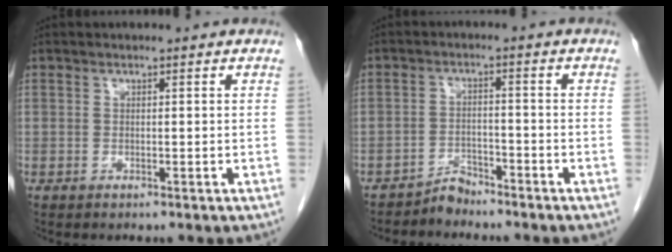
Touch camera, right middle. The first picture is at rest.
{"total": 2.8, "force": [-2.8, 0.6, -0.3], "torque": [0.010, -0.005, -0.050]}